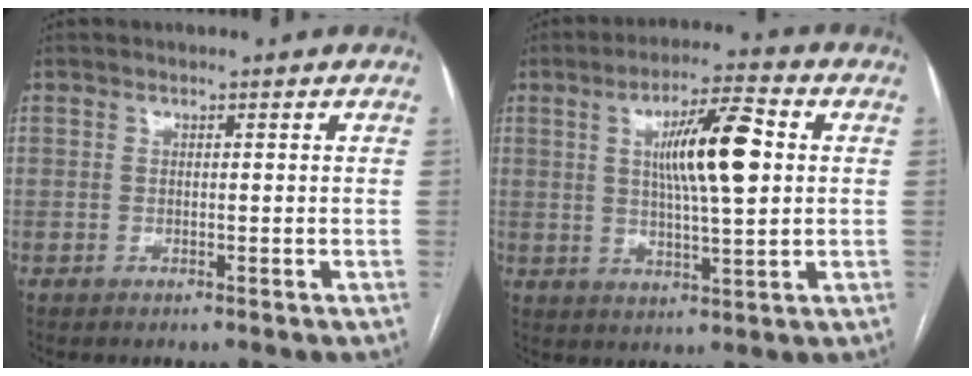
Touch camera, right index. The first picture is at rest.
{"total": 11.5, "force": [2.3, 1.7, 11.1], "torque": [-0.186, 0.010, 0.038]}